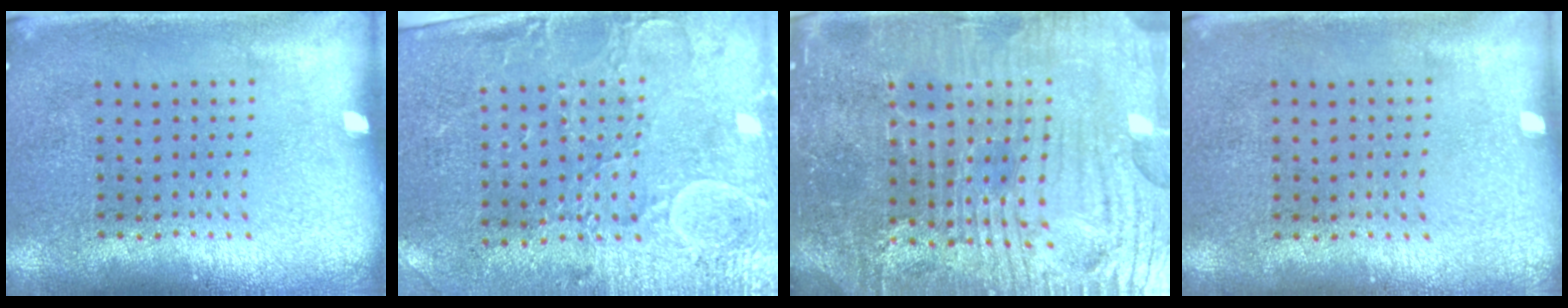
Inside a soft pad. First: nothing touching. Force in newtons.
{"total": 2.9, "press": 2.5, "slide": 1.5}
{"total": 6.0, "press": 5.6, "slide": 2.1}
{"total": 0.0}